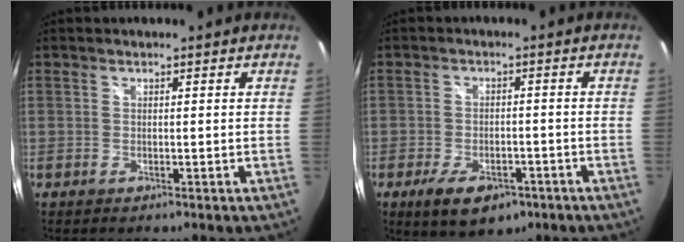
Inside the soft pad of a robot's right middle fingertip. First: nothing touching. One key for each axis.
{"total": 8.6, "fx": -5.2, "fy": 4.3, "fz": 5.3, "tx": -0.111, "ty": -0.012, "tz": -0.076}